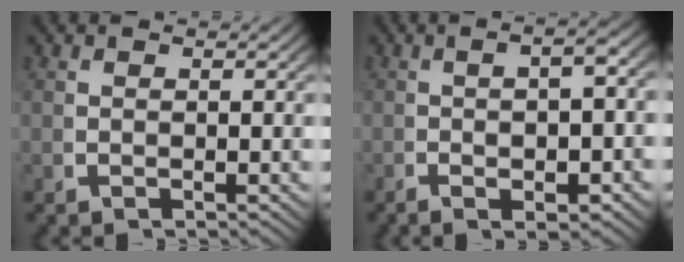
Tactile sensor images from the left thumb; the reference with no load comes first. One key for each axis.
{"total": 4.7, "fx": -0.5, "fy": 1.7, "fz": 4.4, "tx": -0.064, "ty": 0.008, "tz": -0.010}